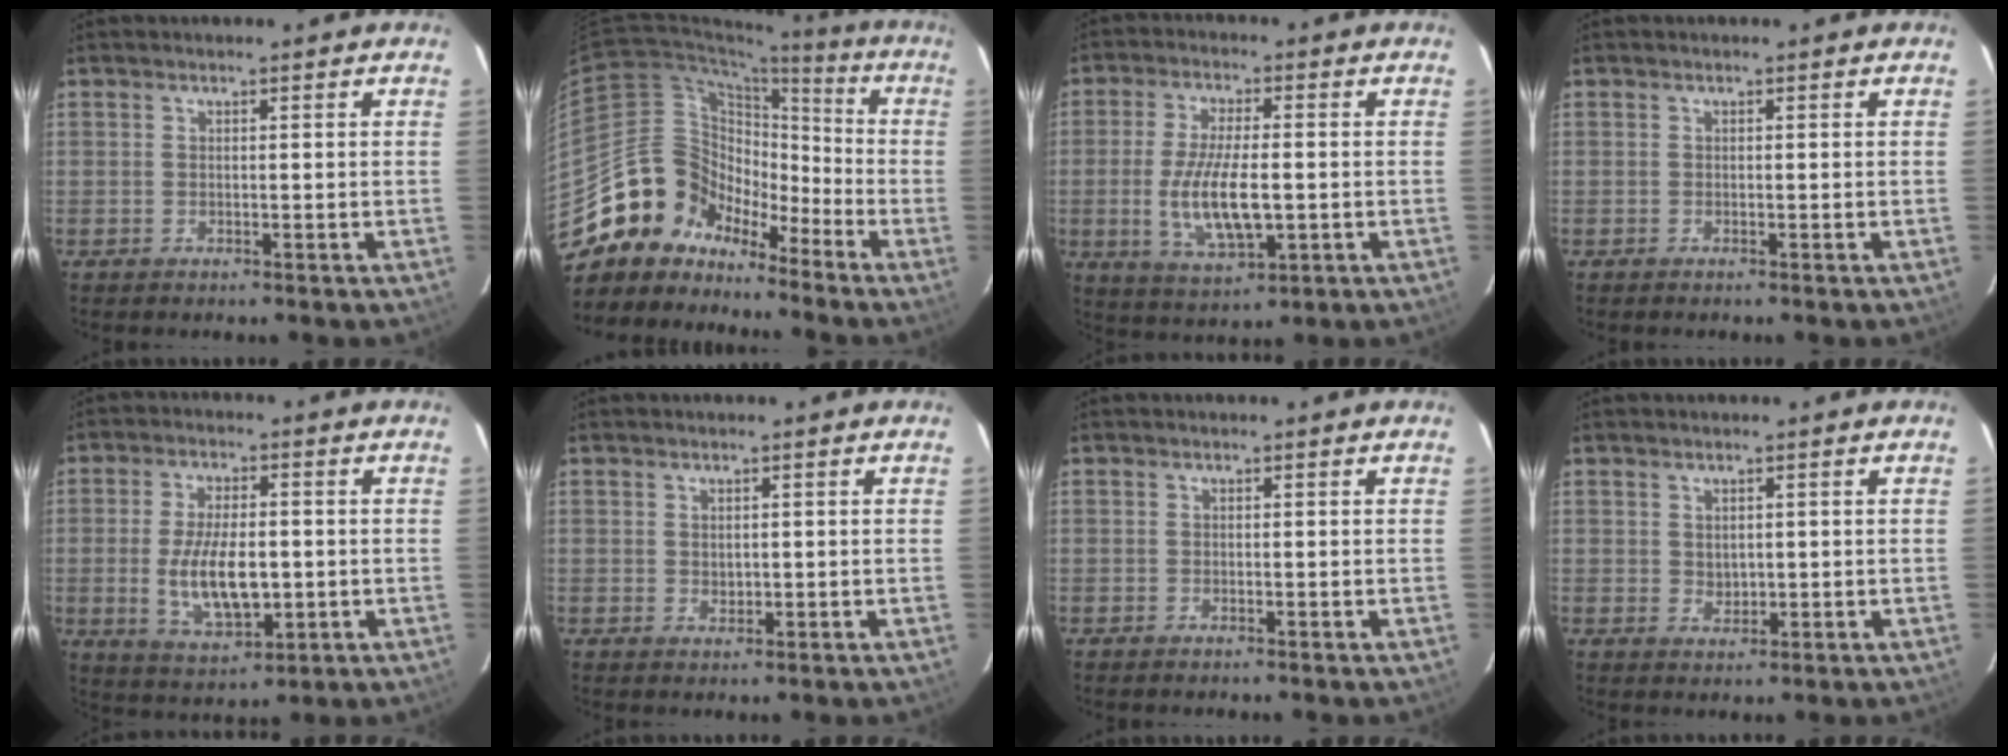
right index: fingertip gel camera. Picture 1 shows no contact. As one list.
[{"total": 14.2, "force": [-10.4, 9.4, 2.0], "torque": [-0.049, 0.053, -0.195]}, {"total": 11.3, "force": [-1.7, 4.2, 10.3], "torque": [-0.207, -0.013, -0.025]}, {"total": 0.0}, {"total": 11.0, "force": [-1.4, 5.0, 9.7], "torque": [-0.191, -0.012, -0.016]}, {"total": 1.2, "force": [0.4, 1.0, 0.4], "torque": [-0.004, 0.000, 0.010]}, {"total": 0.0}, {"total": 1.8, "force": [0.6, 1.6, 0.7], "torque": [-0.007, 0.000, 0.016]}]